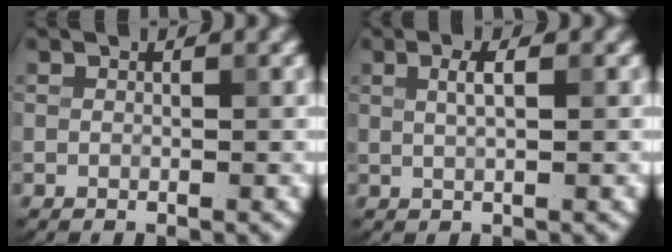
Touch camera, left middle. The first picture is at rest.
{"total": 1.7, "force": [0.5, 0.5, 1.6], "torque": [-0.027, 0.003, 0.008]}